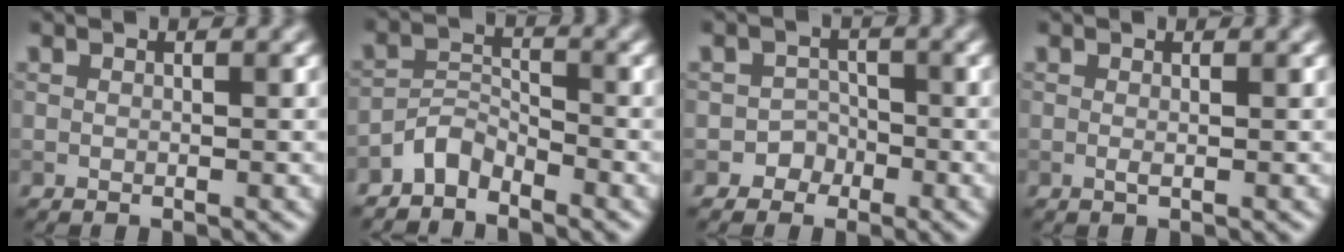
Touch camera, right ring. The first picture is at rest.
{"total": 2.6, "force": [-2.3, 1.0, 0.7], "torque": [-0.010, 0.011, -0.051]}
{"total": 2.0, "force": [-1.1, 1.6, 0.0], "torque": [0.020, 0.013, -0.023]}
{"total": 0.6, "force": [0.0, 0.1, 0.6], "torque": [-0.012, -0.002, -0.001]}